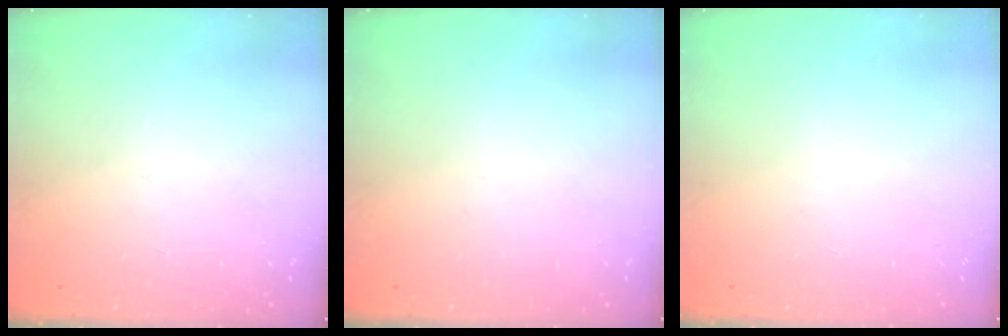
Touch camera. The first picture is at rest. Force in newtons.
{"total": 0.0}
{"total": 0.0}